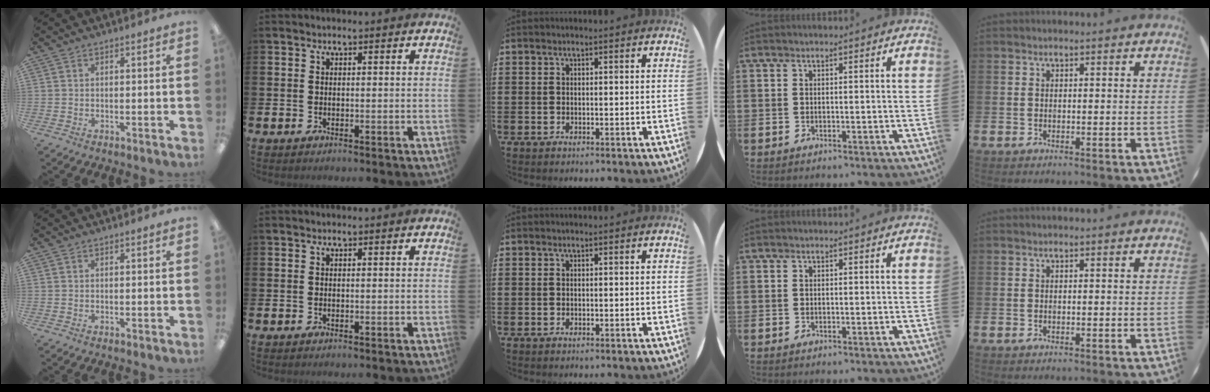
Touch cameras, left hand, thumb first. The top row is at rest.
{}